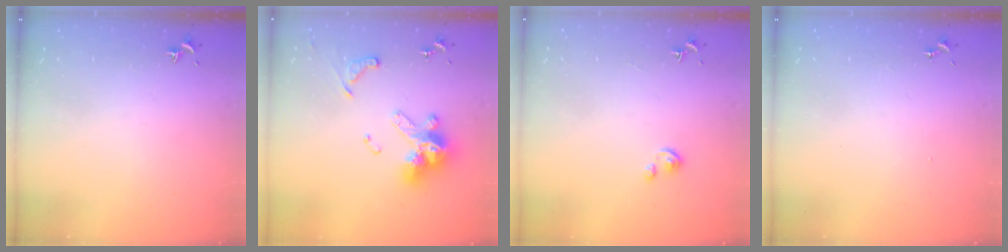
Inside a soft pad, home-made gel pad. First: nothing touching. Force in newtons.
{"total": 16.0, "press": 15.9, "slide": 1.7}
{"total": 2.6, "press": 2.6, "slide": 0.2}
{"total": 0.0}